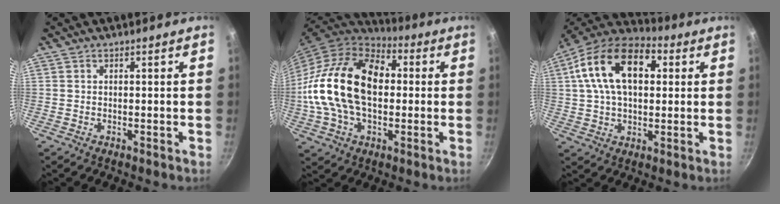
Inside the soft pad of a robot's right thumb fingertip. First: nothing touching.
{"total": 24.5, "force": [0.7, 15.8, 18.8], "torque": [-0.336, 0.034, 0.003]}
{"total": 18.8, "force": [4.5, 11.4, 14.2], "torque": [-0.230, 0.019, 0.060]}